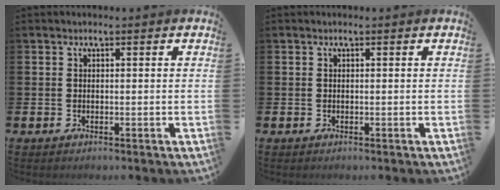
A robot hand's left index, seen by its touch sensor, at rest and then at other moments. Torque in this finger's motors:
{"motor_torque": [-0.01, 0.00, 0.00, 0.02]}